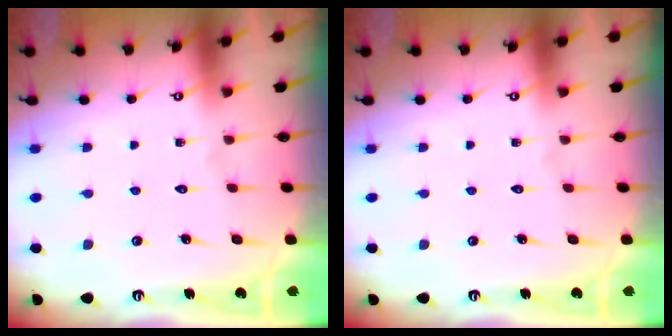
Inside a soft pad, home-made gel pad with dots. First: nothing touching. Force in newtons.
{"total": 0.0}